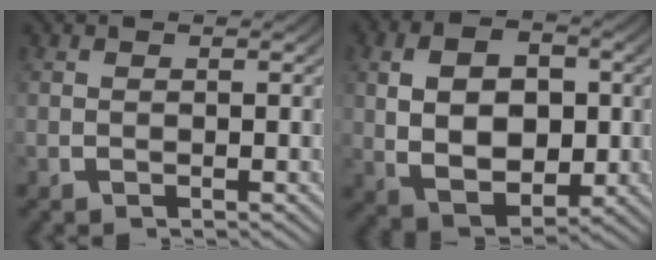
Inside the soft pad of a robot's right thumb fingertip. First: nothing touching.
{"total": 10.6, "force": [-0.5, 7.3, 7.6], "torque": [-0.148, -0.035, 0.010]}